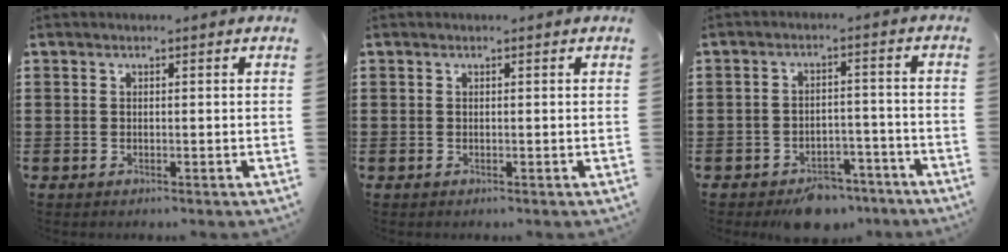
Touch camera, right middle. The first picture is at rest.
{"total": 0.0}
{"total": 4.8, "force": [-4.3, 1.5, 1.4], "torque": [-0.022, 0.012, -0.083]}